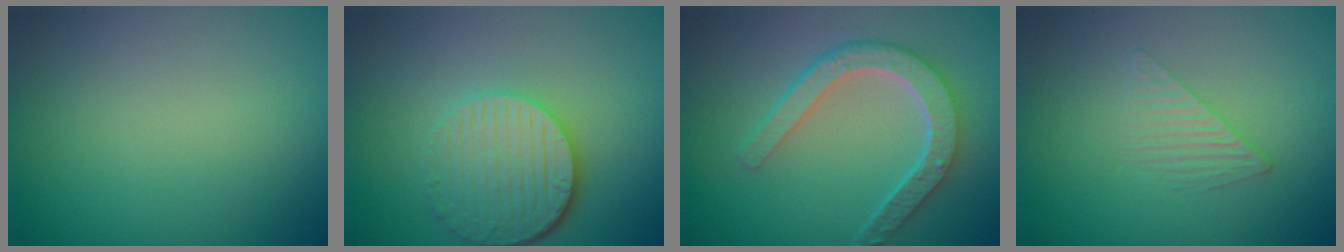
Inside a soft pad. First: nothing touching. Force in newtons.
{"total": 5.9, "press": 4.3, "slide": 4.1}
{"total": 4.8, "press": 3.7, "slide": 3.0}
{"total": 1.3, "press": 0.4, "slide": 1.2}